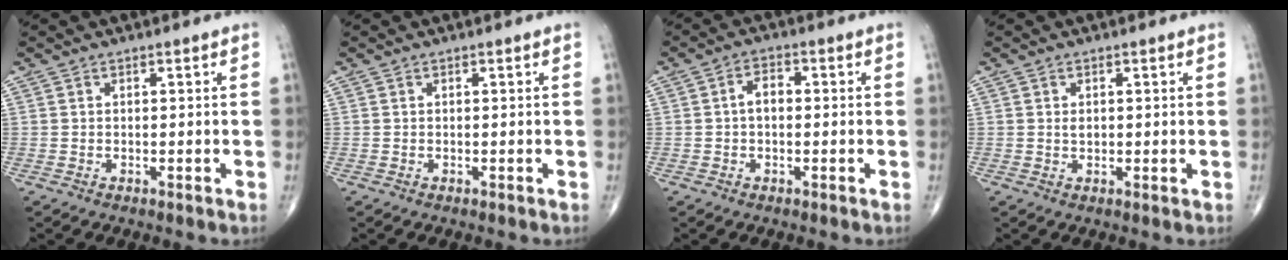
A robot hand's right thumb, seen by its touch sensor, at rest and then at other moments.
{"total": 0.0}
{"total": 3.4, "force": [-0.1, 2.2, 2.6], "torque": [-0.035, 0.017, -0.008]}
{"total": 1.4, "force": [0.3, 0.8, 1.1], "torque": [-0.016, -0.003, 0.005]}